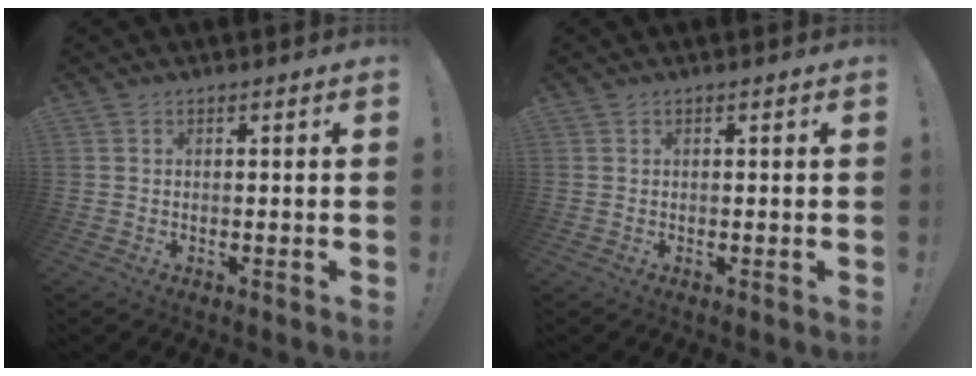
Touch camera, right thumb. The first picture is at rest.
{"total": 0.0}